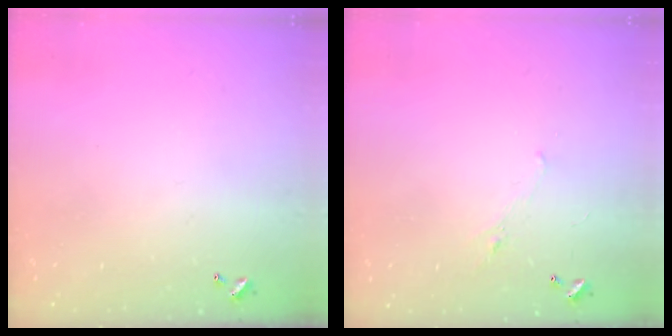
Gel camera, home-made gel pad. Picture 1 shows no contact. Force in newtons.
{"total": 0.7, "press": 0.2, "slide": 0.6}